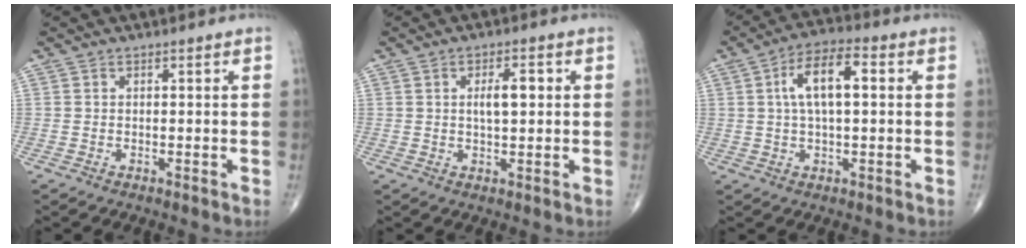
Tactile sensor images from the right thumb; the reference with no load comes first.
{"total": 4.7, "force": [0.8, 1.9, 4.2], "torque": [-0.066, 0.002, 0.013]}
{"total": 9.5, "force": [1.8, 3.9, 8.5], "torque": [-0.150, 0.018, 0.024]}